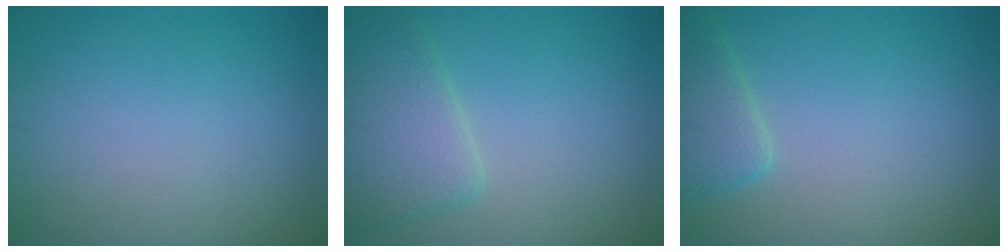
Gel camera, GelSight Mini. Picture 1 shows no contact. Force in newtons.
{"total": 4.2, "press": 4.2, "slide": 0.1}
{"total": 3.0, "press": 3.0, "slide": 0.3}